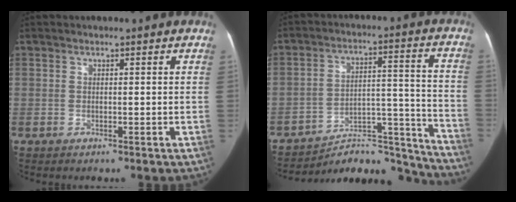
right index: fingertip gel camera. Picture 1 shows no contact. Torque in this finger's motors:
{"motor_torque": [-0.82, -0.79, -0.79, -0.21]}